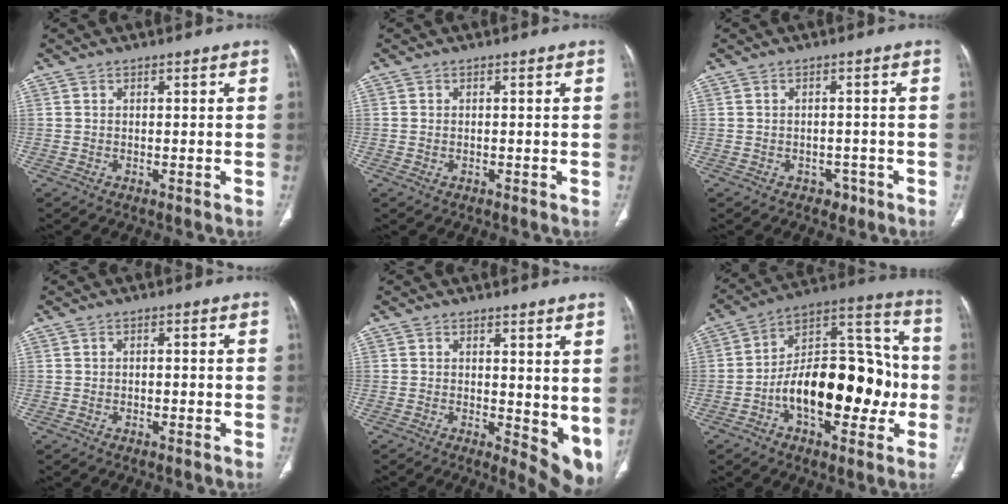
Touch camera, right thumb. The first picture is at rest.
{"total": 0.5, "force": [-0.1, 0.4, 0.3], "torque": [-0.011, 0.002, 0.001]}
{"total": 2.4, "force": [-1.4, 1.8, 0.7], "torque": [0.001, 0.008, -0.015]}
{"total": 0.9, "force": [-0.3, 0.7, 0.6], "torque": [-0.007, 0.003, -0.006]}
{"total": 8.7, "force": [0.8, 3.9, 7.7], "torque": [-0.083, -0.022, 0.018]}
{"total": 23.5, "force": [-4.5, 12.7, 19.3], "torque": [-0.260, 0.052, -0.069]}